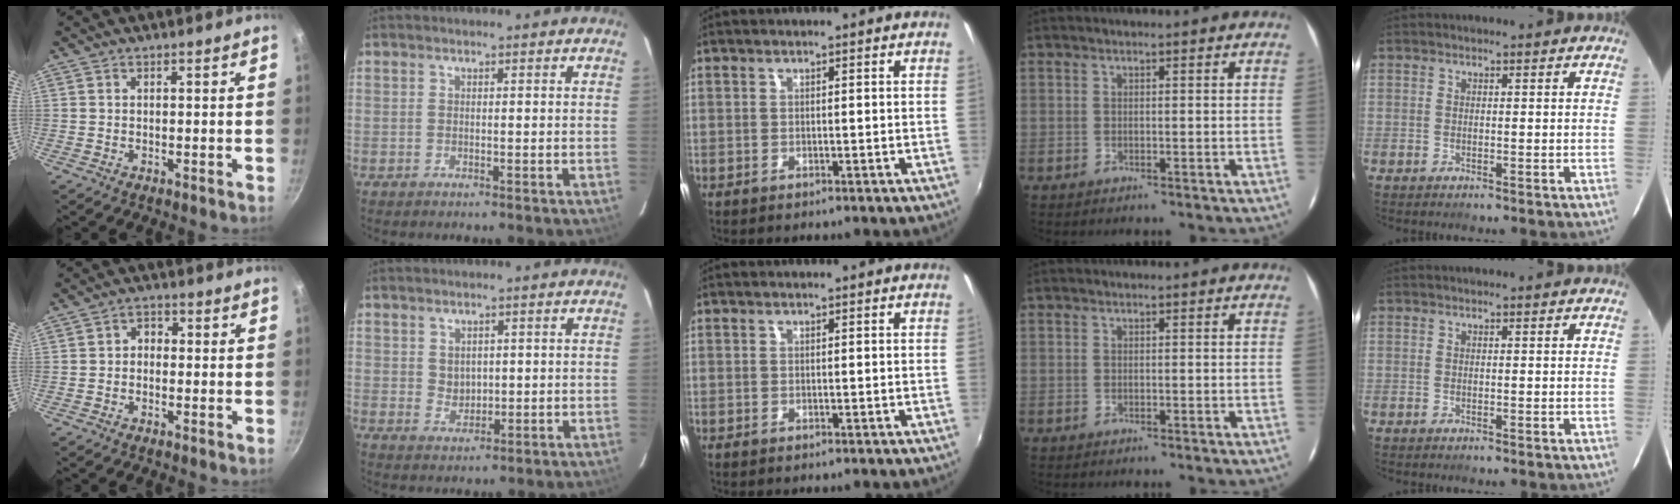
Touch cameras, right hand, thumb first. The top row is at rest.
{"thumb": {"total": 2.9, "force": [-0.3, 2.4, 1.6], "torque": [-0.011, 0.011, -0.013]}, "index": {"total": 3.2, "force": [1.0, 2.7, 1.4], "torque": [-0.020, 0.003, 0.026]}}